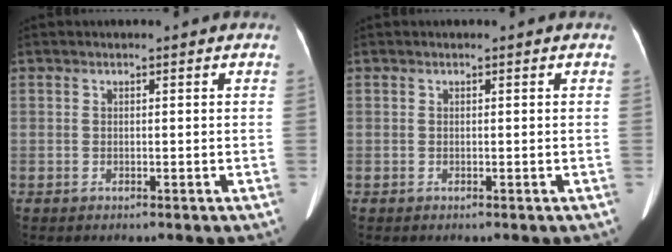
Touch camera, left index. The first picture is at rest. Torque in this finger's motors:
{"motor_torque": [0.00, 0.00, 0.00, 0.00]}